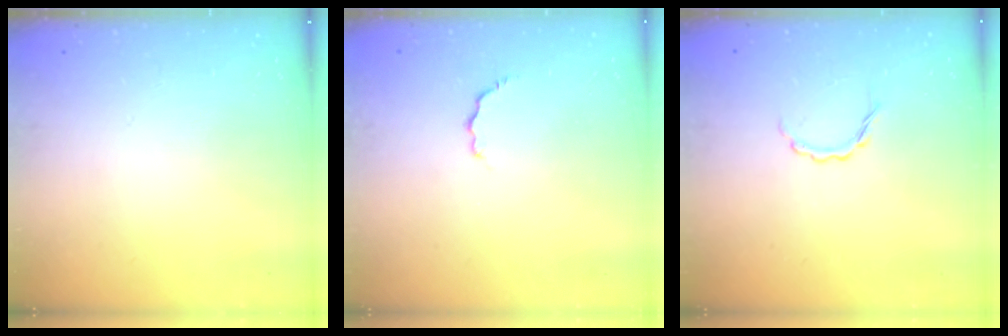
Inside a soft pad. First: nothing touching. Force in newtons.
{"total": 3.8, "press": 3.8, "slide": 0.8}
{"total": 3.7, "press": 3.6, "slide": 0.7}